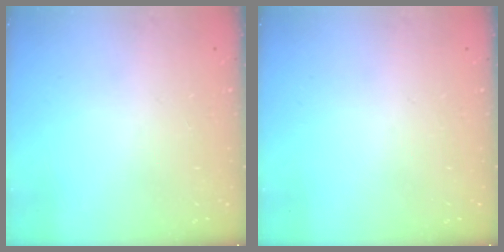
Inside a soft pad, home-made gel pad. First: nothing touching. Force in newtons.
{"total": 0.0}